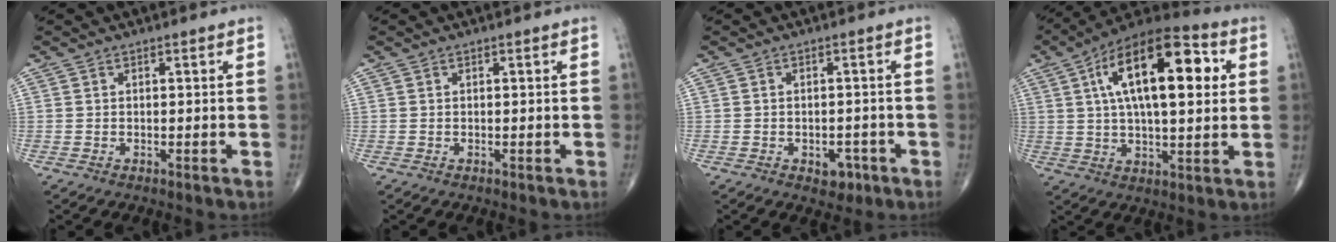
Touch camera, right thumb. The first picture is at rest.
{"total": 0.0}
{"total": 3.5, "force": [-1.6, 2.4, 2.0], "torque": [-0.008, 0.007, -0.018]}
{"total": 21.8, "force": [5.5, 9.2, 19.0], "torque": [-0.295, 0.014, 0.078]}